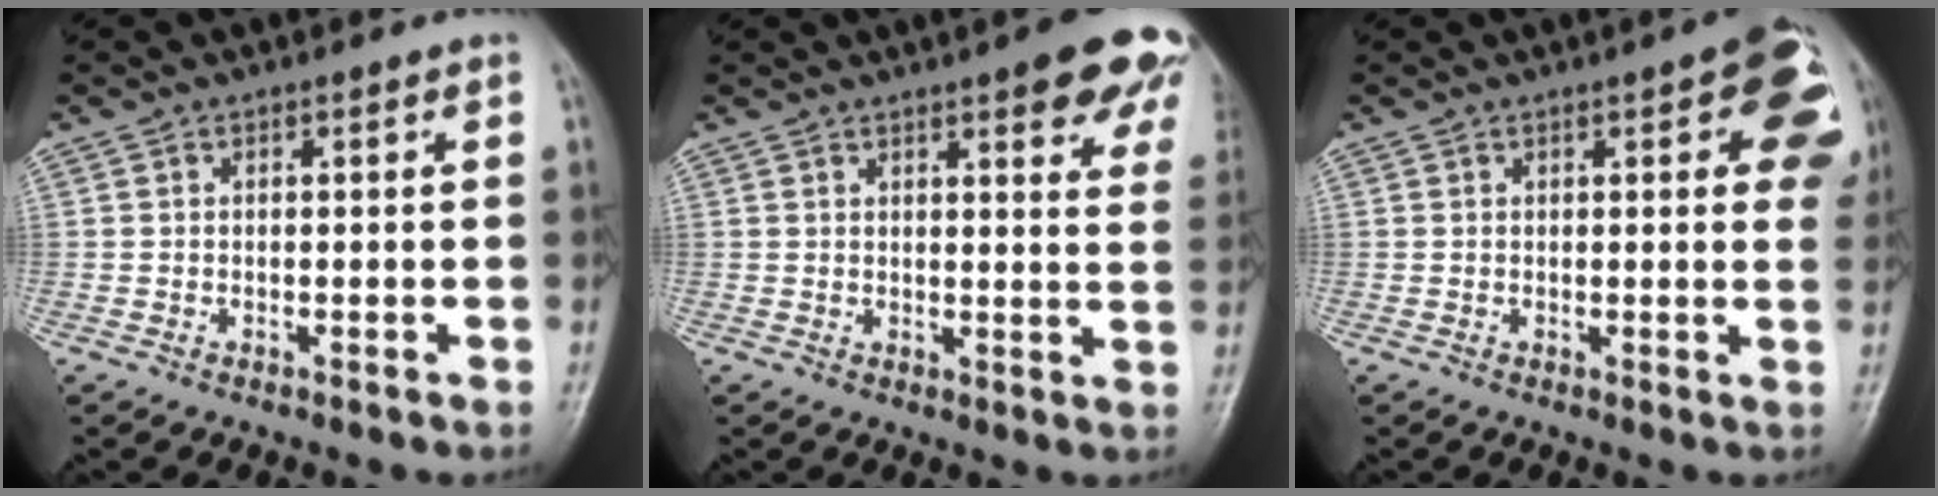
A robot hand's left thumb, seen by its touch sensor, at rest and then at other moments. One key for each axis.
{"total": 14.1, "fx": 8.2, "fy": 4.0, "fz": 10.7, "tx": -0.104, "ty": -0.027, "tz": 0.089}
{"total": 12.9, "fx": 4.4, "fy": 4.6, "fz": 11.2, "tx": -0.098, "ty": -0.008, "tz": 0.040}